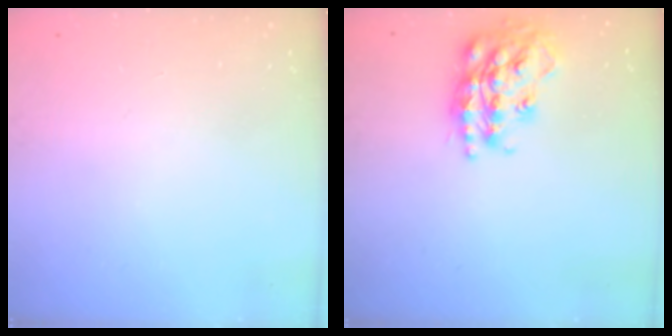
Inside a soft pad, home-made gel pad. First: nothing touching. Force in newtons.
{"total": 19.5, "press": 19.4, "slide": 1.3}